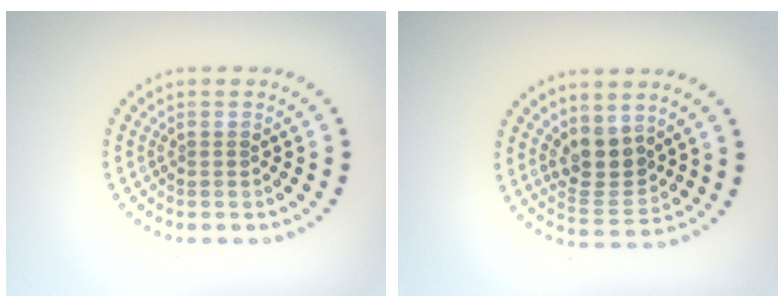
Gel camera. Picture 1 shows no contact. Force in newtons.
{"total": 3.6, "press": 3.3, "slide": 1.6}